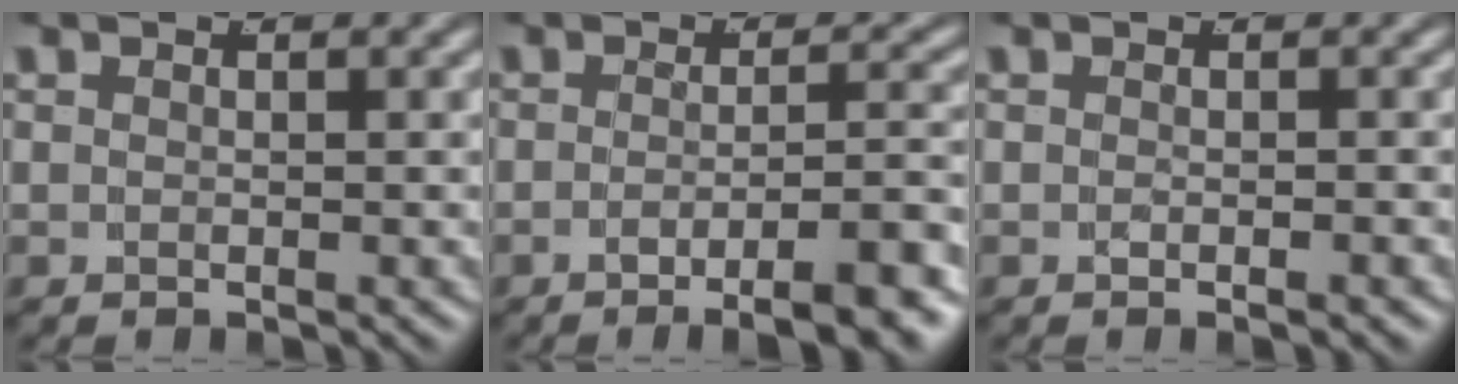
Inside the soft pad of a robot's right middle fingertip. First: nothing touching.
{"total": 6.6, "force": [-4.7, 0.9, 4.5], "torque": [-0.050, -0.003, -0.074]}
{"total": 0.8, "force": [-0.6, -0.4, 0.2], "torque": [-0.004, 0.003, -0.013]}